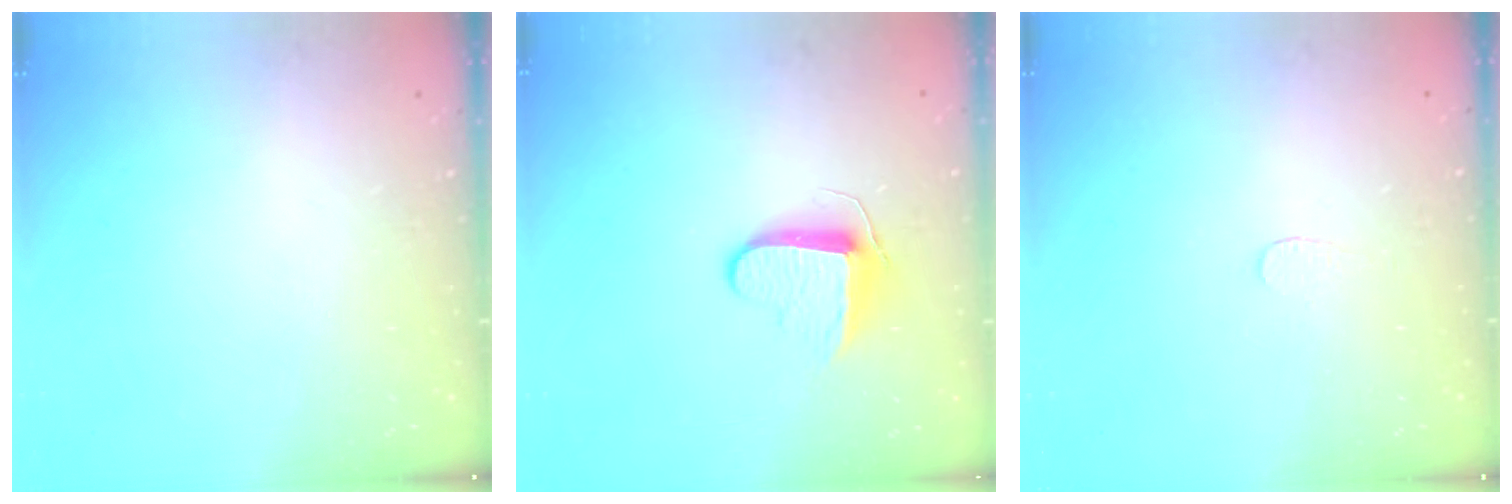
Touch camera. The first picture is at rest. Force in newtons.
{"total": 9.6, "press": 9.6, "slide": 0.8}
{"total": 3.0, "press": 3.0, "slide": 0.2}